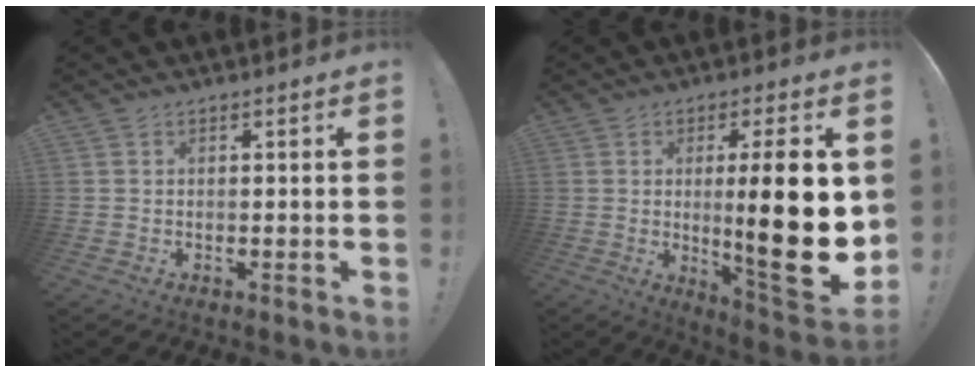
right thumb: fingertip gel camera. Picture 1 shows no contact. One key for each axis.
{"total": 19.8, "fx": 0.9, "fy": 3.1, "fz": 19.5, "tx": -0.296, "ty": -0.025, "tz": 0.011}